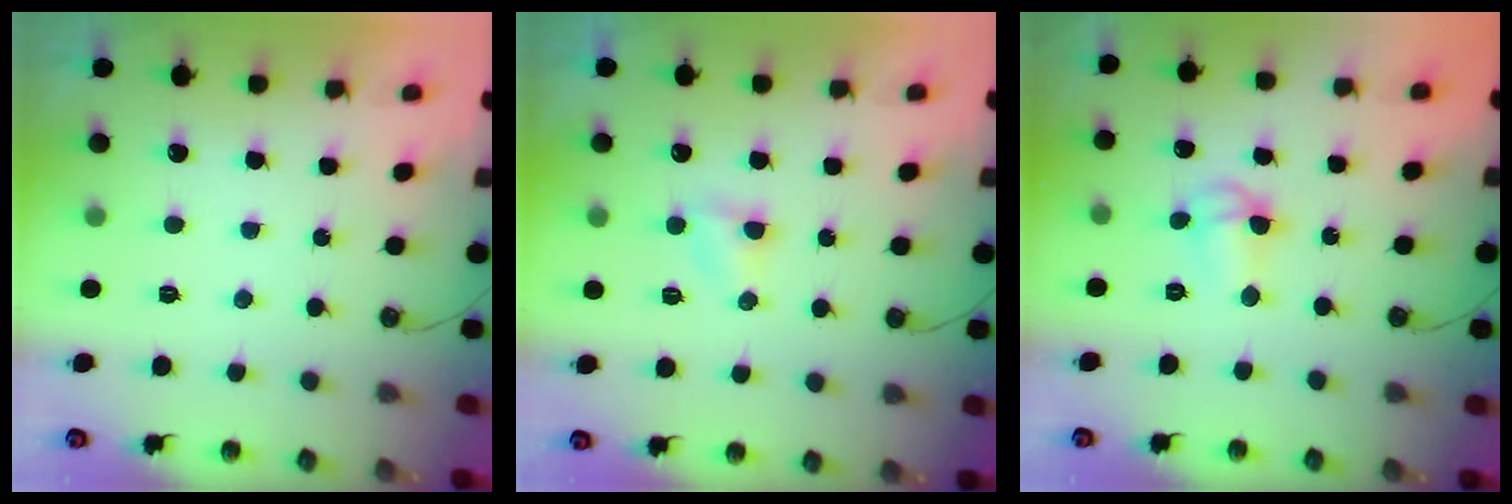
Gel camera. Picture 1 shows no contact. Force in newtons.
{"total": 3.0, "press": 3.0, "slide": 0.3}
{"total": 7.0, "press": 6.0, "slide": 3.6}